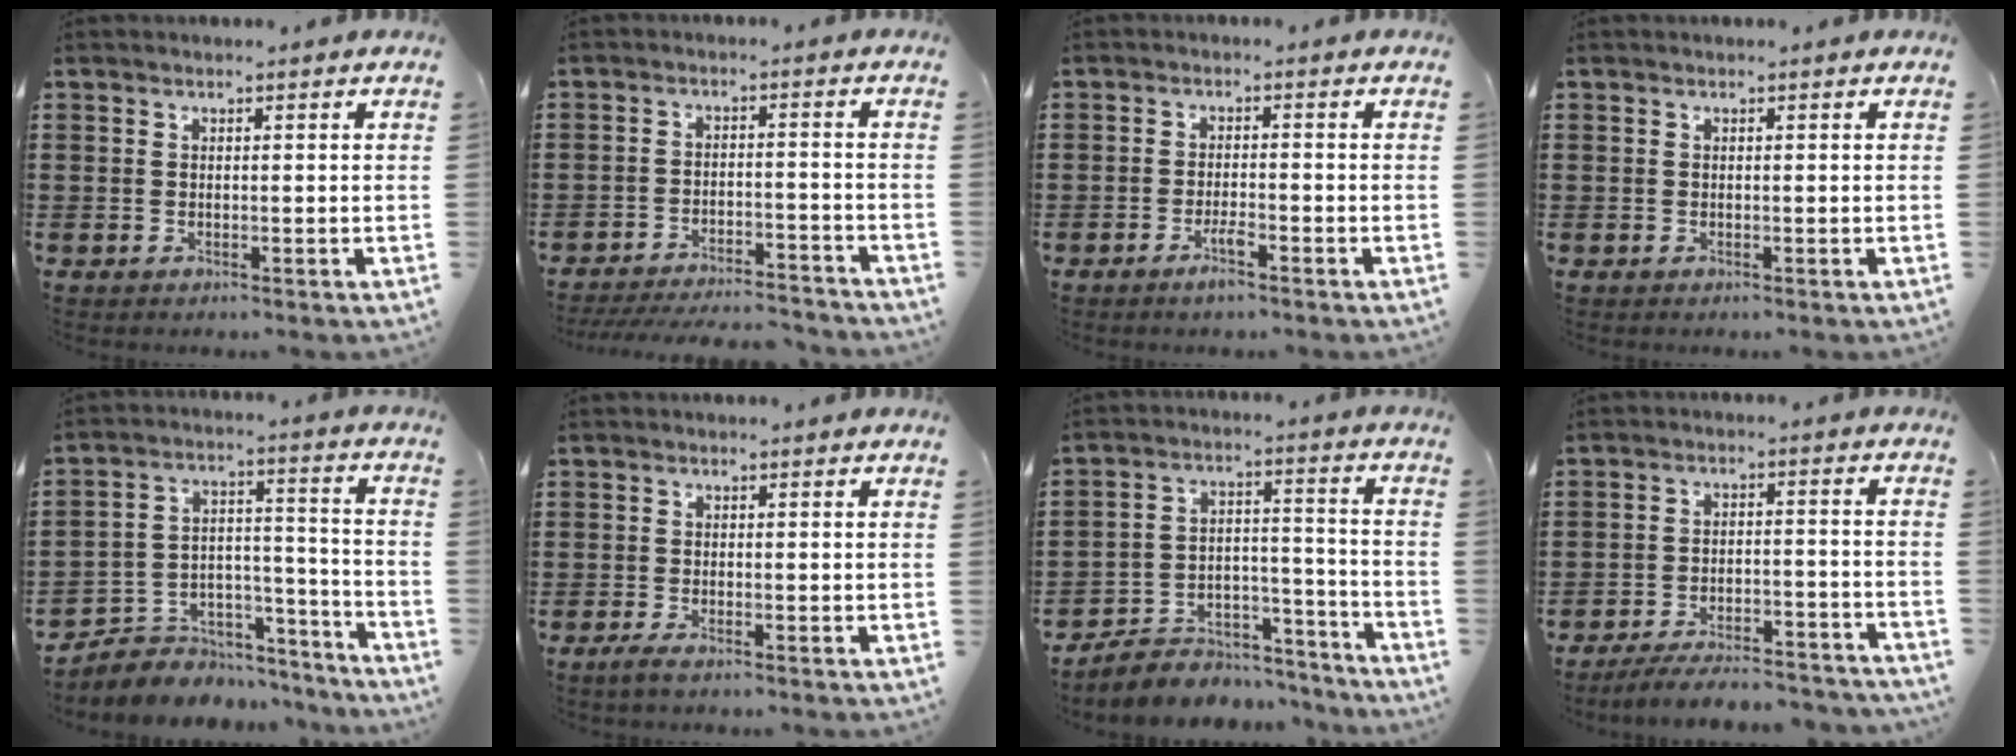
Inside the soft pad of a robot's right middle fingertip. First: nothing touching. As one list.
[{"total": 4.9, "force": [-4.7, 0.0, 1.3], "torque": [-0.029, -0.007, -0.094]}, {"total": 2.9, "force": [-1.8, 0.3, 2.2], "torque": [-0.045, -0.002, -0.034]}, {"total": 0.0}, {"total": 4.9, "force": [-4.1, 2.8, 0.1], "torque": [-0.009, 0.008, -0.080]}, {"total": 1.2, "force": [-0.8, 0.0, 0.9], "torque": [-0.018, -0.005, -0.013]}, {"total": 5.6, "force": [-5.2, 2.1, 0.6], "torque": [-0.018, 0.011, -0.103]}, {"total": 5.7, "force": [-5.4, 0.3, 1.8], "torque": [-0.036, -0.005, -0.105]}]